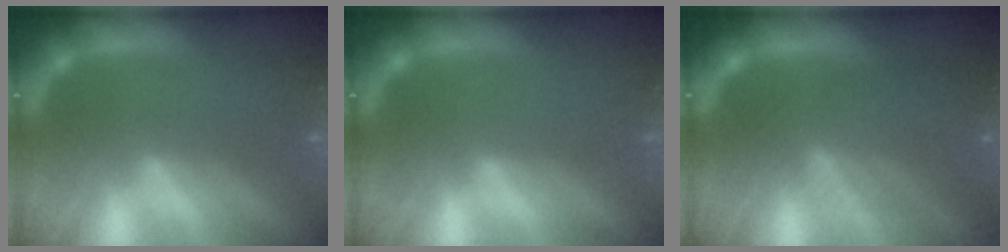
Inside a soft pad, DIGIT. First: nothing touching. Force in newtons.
{"total": 0.0}
{"total": 7.1}